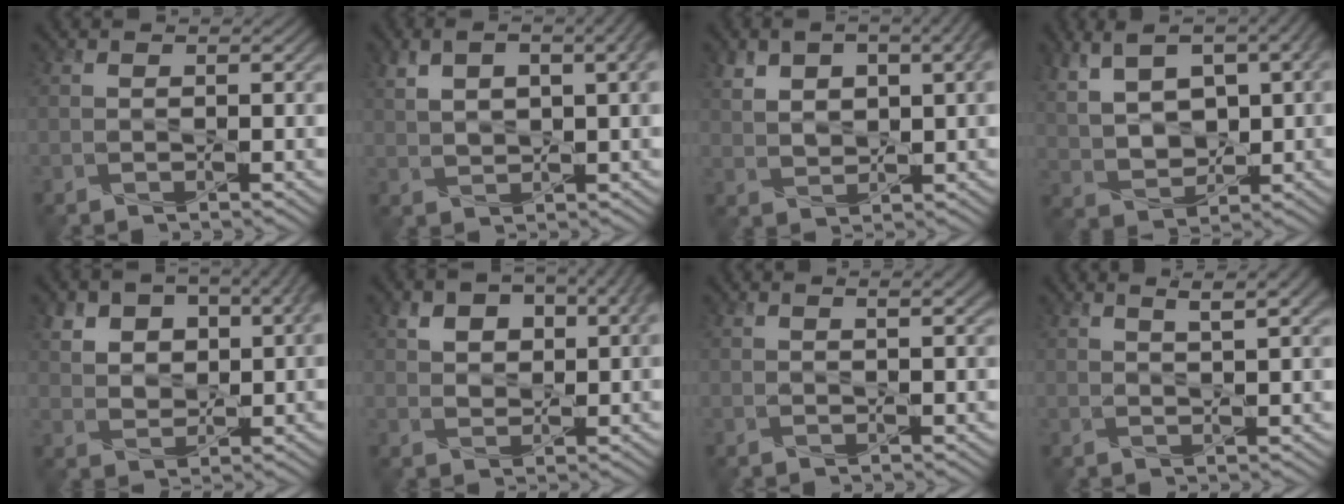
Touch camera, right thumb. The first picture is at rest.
{"total": 7.7, "force": [2.9, 3.1, 6.5], "torque": [-0.126, 0.013, 0.051]}
{"total": 9.4, "force": [3.7, 4.7, 7.2], "torque": [-0.138, 0.012, 0.068]}
{"total": 11.5, "force": [3.5, 6.5, 8.9], "torque": [-0.209, 0.012, 0.078]}
{"total": 9.1, "force": [3.6, 5.5, 6.2], "torque": [-0.117, 0.009, 0.062]}
{"total": 8.2, "force": [3.6, 4.6, 5.8], "torque": [-0.106, 0.009, 0.059]}
{"total": 2.4, "force": [1.4, 0.5, 1.9], "torque": [-0.024, 0.000, 0.016]}
{"total": 5.0, "force": [2.9, 1.0, 3.9], "torque": [-0.055, 0.011, 0.037]}